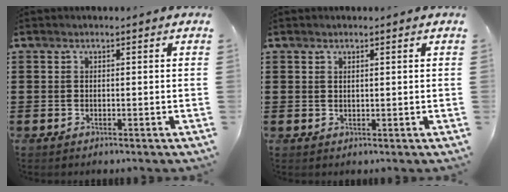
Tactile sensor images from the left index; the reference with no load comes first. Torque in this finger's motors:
{"motor_torque": [0.03, 0.00, -0.02, -0.01]}